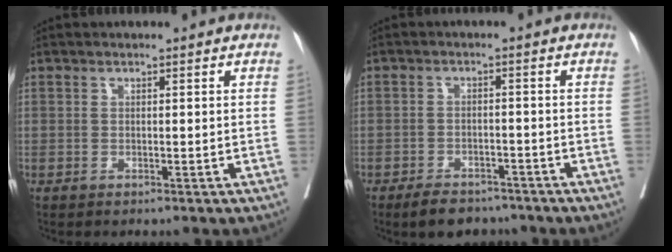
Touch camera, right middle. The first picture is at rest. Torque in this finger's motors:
{"motor_torque": [0.07, -0.09, 0.06, 0.01]}